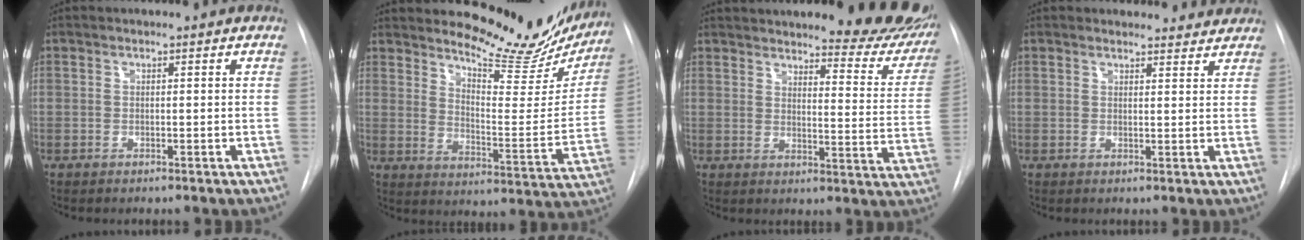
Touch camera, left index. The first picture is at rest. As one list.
[{"total": 17.0, "force": [15.4, 4.4, 5.7], "torque": [-0.067, -0.070, 0.193]}, {"total": 19.6, "force": [17.3, 3.7, 8.2], "torque": [-0.085, -0.062, 0.198]}, {"total": 5.9, "force": [5.6, 1.5, 0.3], "torque": [0.013, -0.003, 0.045]}]